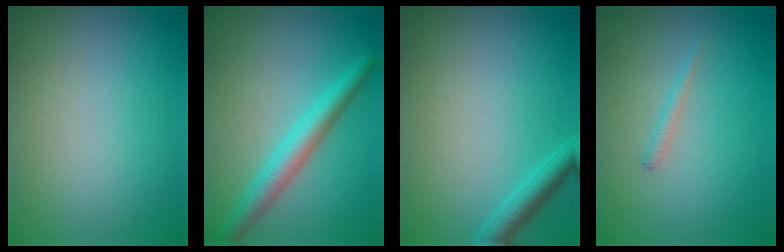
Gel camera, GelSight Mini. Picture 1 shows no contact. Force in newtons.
{"total": 3.7, "press": 3.7, "slide": 0.1}
{"total": 2.3, "press": 2.3, "slide": 0.1}
{"total": 0.8, "press": 0.8, "slide": 0.1}